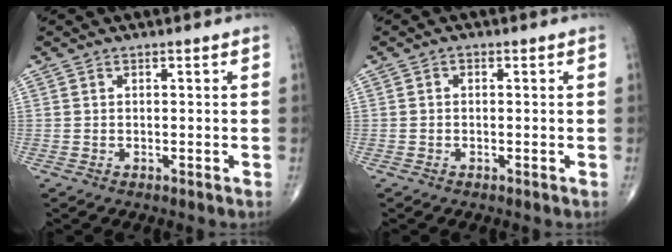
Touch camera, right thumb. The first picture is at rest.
{"total": 0.6, "force": [-0.1, 0.5, 0.4], "torque": [-0.003, 0.002, -0.008]}